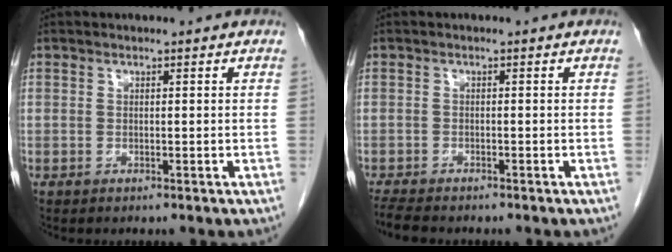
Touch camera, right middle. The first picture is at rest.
{"total": 4.2, "force": [-3.7, 0.8, 1.8], "torque": [-0.035, -0.013, -0.062]}